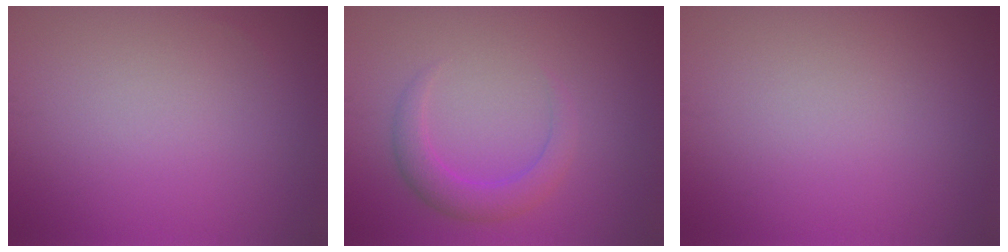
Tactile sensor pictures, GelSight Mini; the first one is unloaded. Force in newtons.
{"total": 2.8, "press": 2.8, "slide": 0.2}
{"total": 0.0}